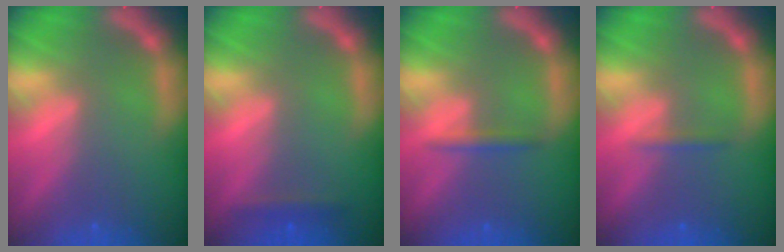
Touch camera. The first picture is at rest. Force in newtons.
{"total": 1.4}
{"total": 1.4}
{"total": 0.9}